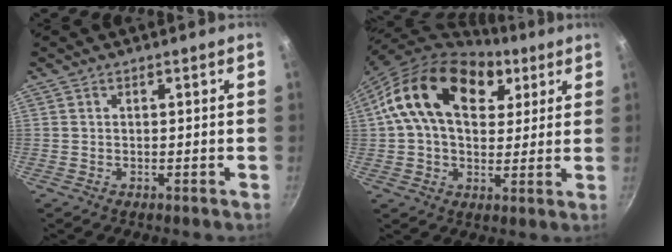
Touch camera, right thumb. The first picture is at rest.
{"total": 20.5, "force": [7.3, 13.4, 13.7], "torque": [-0.213, 0.003, 0.108]}